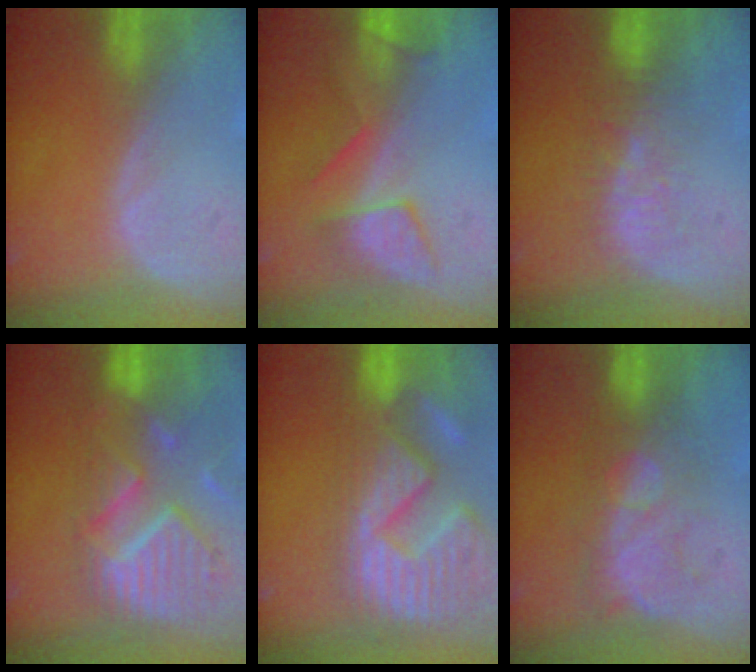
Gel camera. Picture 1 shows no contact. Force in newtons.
{"total": 5.9, "press": 5.7, "slide": 1.1}
{"total": 5.3, "press": 4.8, "slide": 2.2}
{"total": 11.8, "press": 10.3, "slide": 5.6}
{"total": 15.4, "press": 12.7, "slide": 8.7}
{"total": 8.2, "press": 7.3, "slide": 3.7}